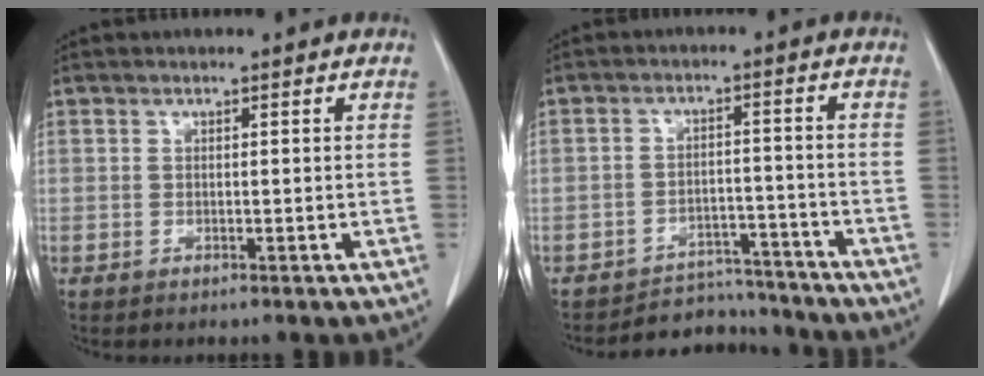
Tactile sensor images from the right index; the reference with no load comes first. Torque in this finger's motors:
{"motor_torque": [-0.82, -0.14, -0.59, -0.20]}